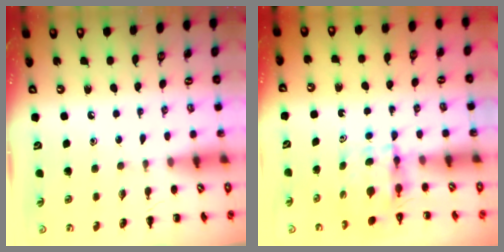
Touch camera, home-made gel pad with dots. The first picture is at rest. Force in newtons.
{"total": 3.9, "press": 3.9, "slide": 0.3}